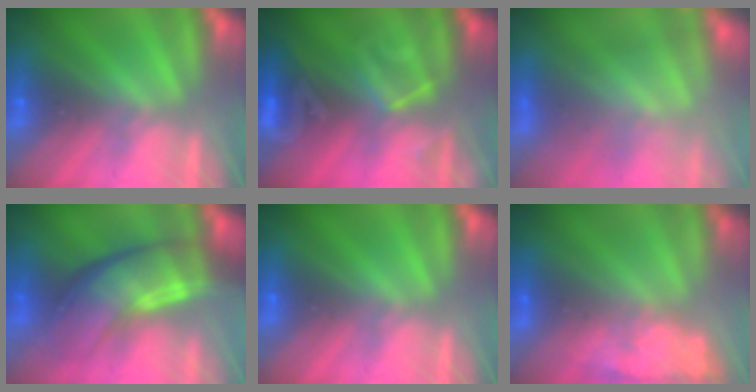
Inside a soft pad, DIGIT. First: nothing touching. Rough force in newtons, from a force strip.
{"total": 2.8}
{"total": 4.1}
{"total": 7.2}
{"total": 0.0}
{"total": 7.8}